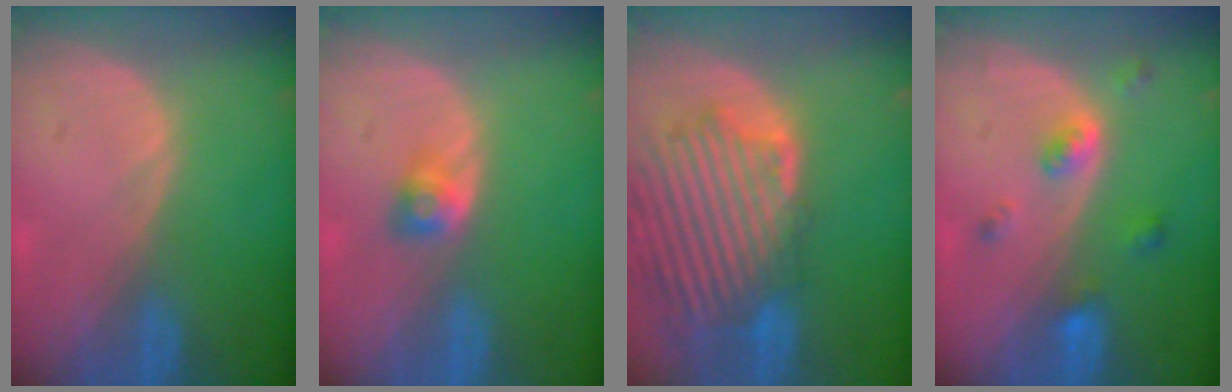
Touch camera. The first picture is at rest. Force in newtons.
{"total": 2.7, "press": 2.4, "slide": 1.3}
{"total": 13.5, "press": 11.7, "slide": 6.7}
{"total": 4.4, "press": 4.1, "slide": 1.7}